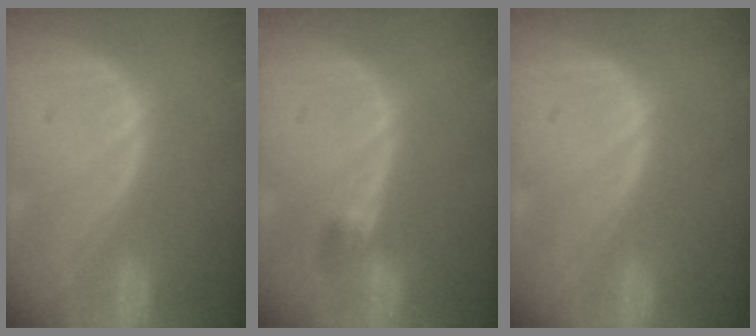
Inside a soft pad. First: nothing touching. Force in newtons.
{"total": 2.6, "press": 2.6, "slide": 0.6}
{"total": 0.0}